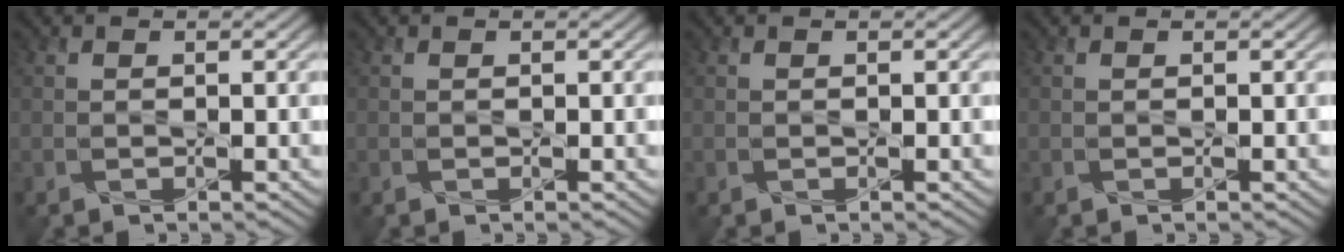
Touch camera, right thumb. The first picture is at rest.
{"total": 0.0}
{"total": 0.0}
{"total": 0.0}